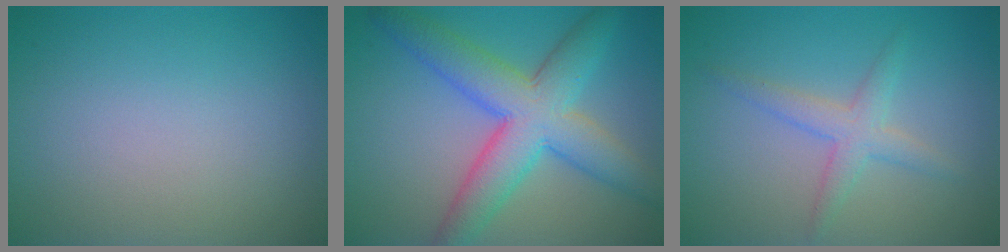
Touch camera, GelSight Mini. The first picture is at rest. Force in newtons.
{"total": 8.2, "press": 8.1, "slide": 0.2}
{"total": 2.5, "press": 2.5, "slide": 0.0}